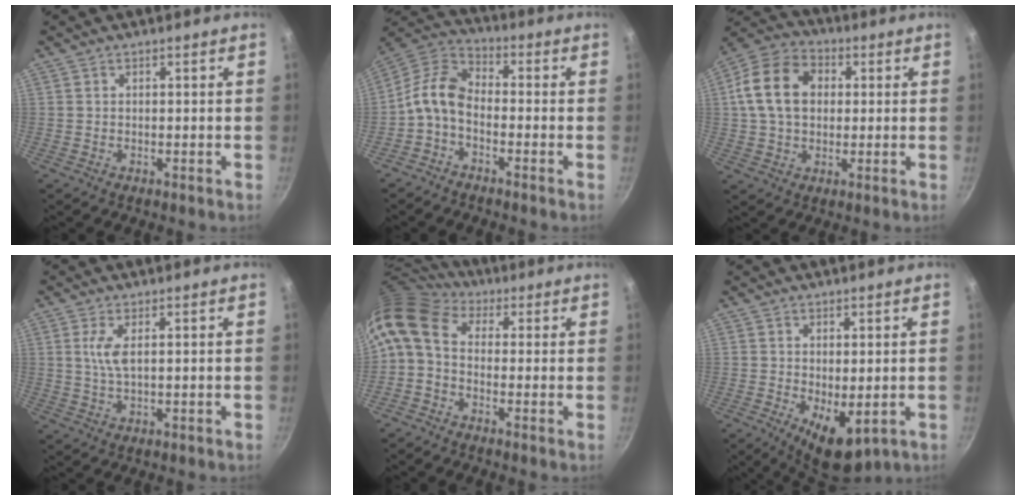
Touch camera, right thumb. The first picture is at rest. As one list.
[{"total": 8.5, "force": [-2.6, 5.2, 6.2], "torque": [-0.126, 0.048, -0.067]}, {"total": 13.8, "force": [2.2, 10.1, 9.0], "torque": [-0.144, 0.018, 0.025]}, {"total": 3.9, "force": [1.0, 1.1, 3.6], "torque": [-0.080, -0.004, 0.022]}, {"total": 10.1, "force": [1.0, 7.1, 7.2], "torque": [-0.142, 0.029, 0.000]}, {"total": 7.2, "force": [-1.0, 3.6, 6.1], "torque": [-0.073, -0.010, -0.001]}]